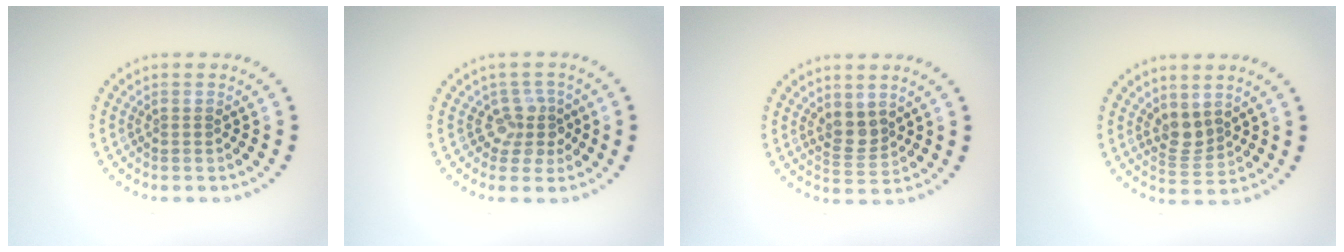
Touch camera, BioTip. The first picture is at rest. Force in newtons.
{"total": 2.6, "press": 1.9, "slide": 1.7}
{"total": 2.2, "press": 1.9, "slide": 1.2}
{"total": 2.3, "press": 1.8, "slide": 1.5}